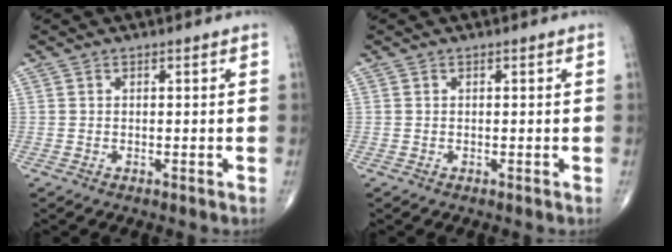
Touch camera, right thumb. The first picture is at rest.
{"total": 0.0}